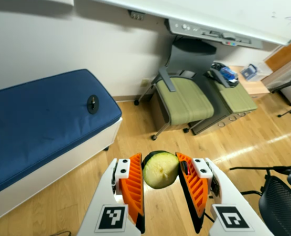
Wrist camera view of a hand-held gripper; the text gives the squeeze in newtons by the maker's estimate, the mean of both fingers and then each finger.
{"total": 9.8, "left": 9.5, "right": 10.2}